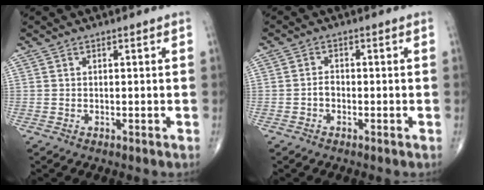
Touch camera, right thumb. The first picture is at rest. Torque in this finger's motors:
{"motor_torque": [0.06, -0.08, 0.38, -0.02, -0.01]}